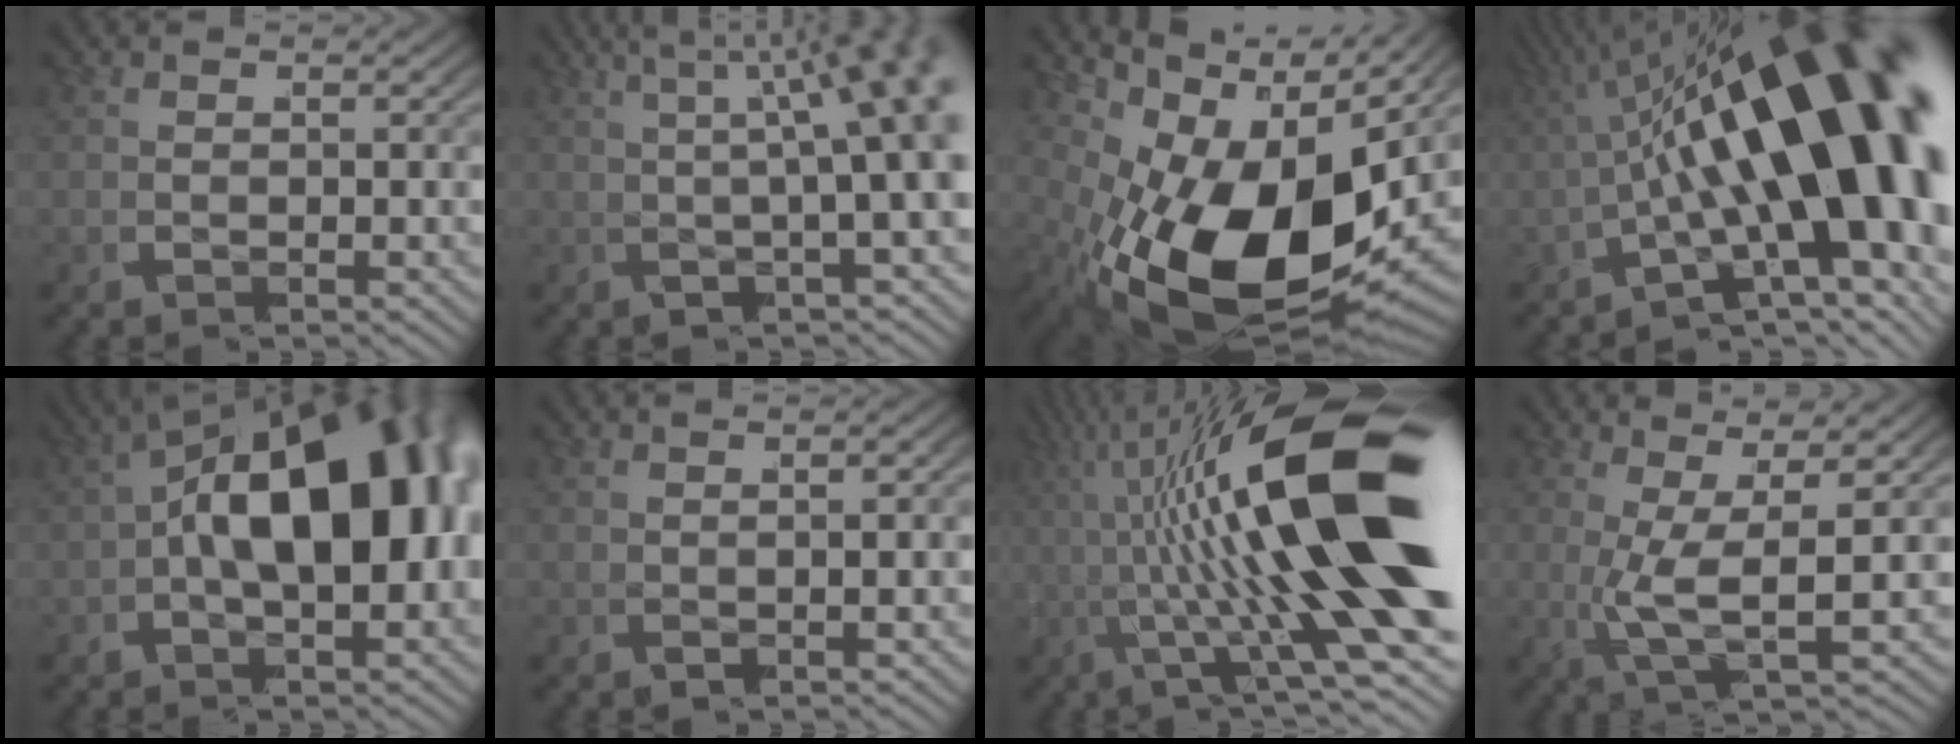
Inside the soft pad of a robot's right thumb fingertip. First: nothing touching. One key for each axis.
{"total": 7.2, "fx": 1.8, "fy": 3.0, "fz": 6.3, "tx": -0.078, "ty": 0.007, "tz": 0.017}
{"total": 17.7, "fx": -1.5, "fy": 10.7, "fz": 14.0, "tx": -0.277, "ty": -0.068, "tz": 0.005}
{"total": 19.4, "fx": -1.3, "fy": 9.9, "fz": 16.7, "tx": -0.260, "ty": -0.049, "tz": -0.005}
{"total": 15.9, "fx": 0.8, "fy": 9.2, "fz": 12.9, "tx": -0.196, "ty": -0.011, "tz": 0.006}
{"total": 3.0, "fx": 0.1, "fy": 1.6, "fz": 2.6, "tx": -0.036, "ty": 0.005, "tz": -0.003}
{"total": 14.4, "fx": 0.8, "fy": 5.2, "fz": 13.4, "tx": -0.222, "ty": -0.015, "tz": 0.009}
{"total": 5.6, "fx": 1.1, "fy": 1.4, "fz": 5.3, "tx": -0.103, "ty": -0.003, "tz": 0.013}